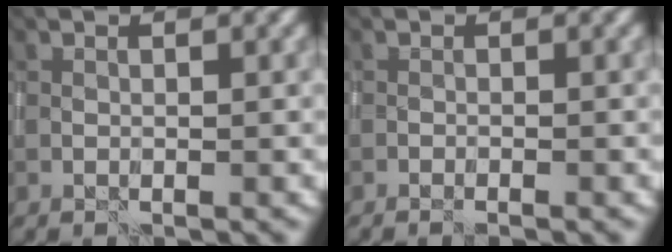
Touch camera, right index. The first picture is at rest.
{"total": 1.0, "force": [-0.8, 0.2, 0.6], "torque": [-0.010, 0.005, -0.016]}